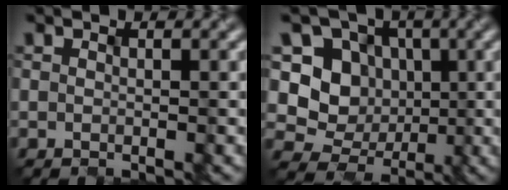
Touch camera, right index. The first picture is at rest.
{"total": 7.0, "force": [0.3, 6.3, 3.1], "torque": [-0.038, -0.003, -0.016]}